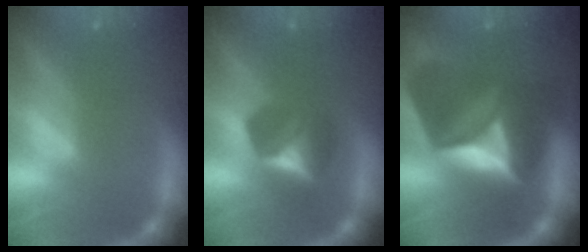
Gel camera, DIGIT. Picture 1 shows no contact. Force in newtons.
{"total": 3.4}
{"total": 10.0}